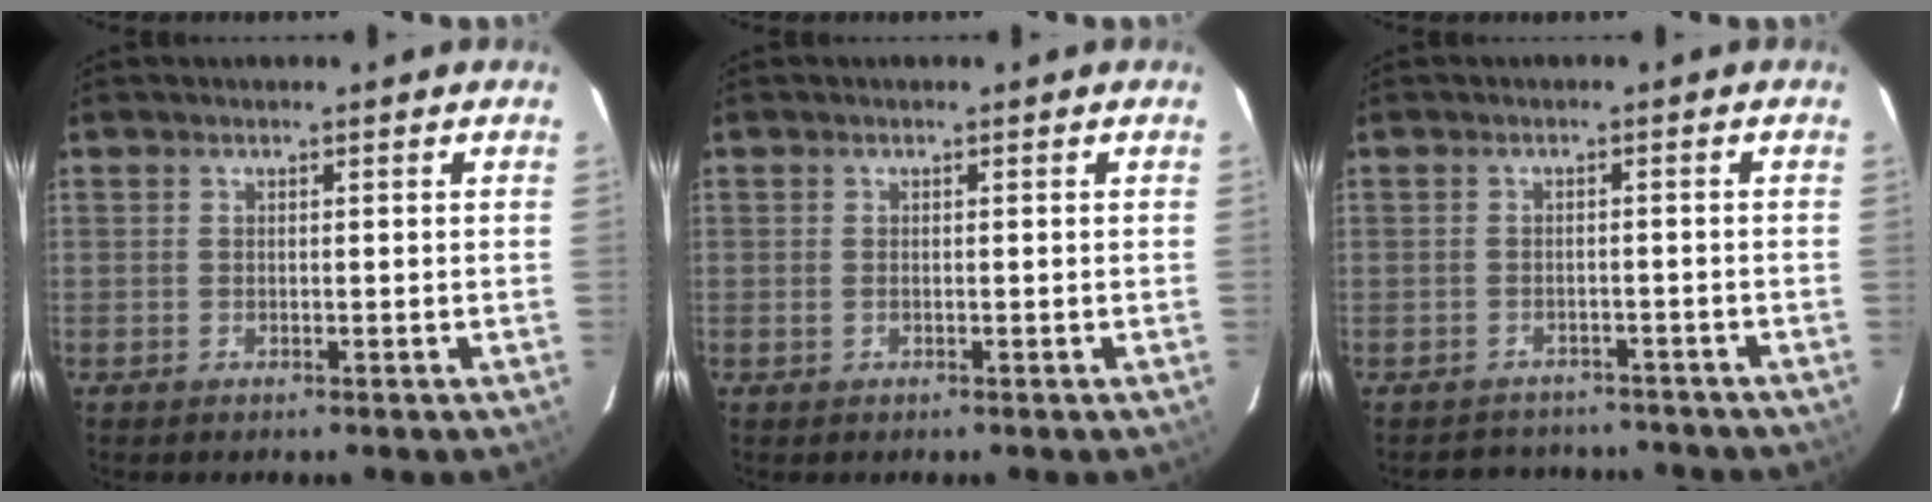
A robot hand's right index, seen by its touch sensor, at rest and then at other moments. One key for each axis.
{"total": 0.5, "fx": -0.1, "fy": 0.4, "fz": 0.4, "tx": -0.009, "ty": -0.001, "tz": -0.002}
{"total": 8.5, "fx": -7.5, "fy": 3.6, "fz": 1.8, "tx": -0.039, "ty": 0.008, "tz": -0.090}